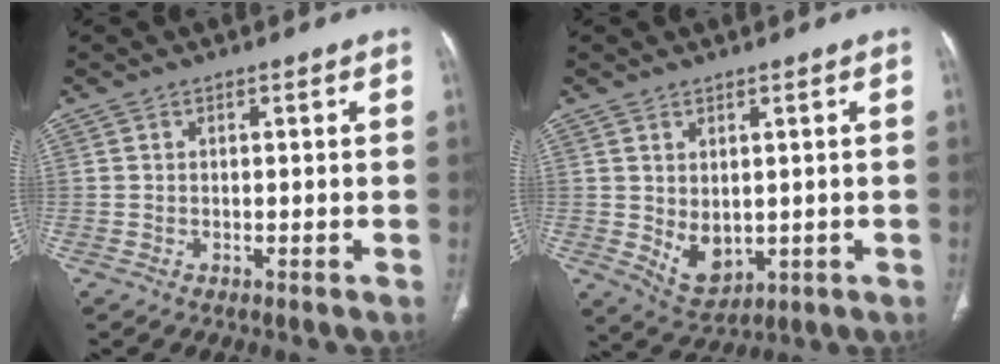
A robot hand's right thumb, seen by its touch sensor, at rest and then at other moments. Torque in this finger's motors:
{"motor_torque": [-0.21, 0.33, -0.13, 0.06, 0.14]}